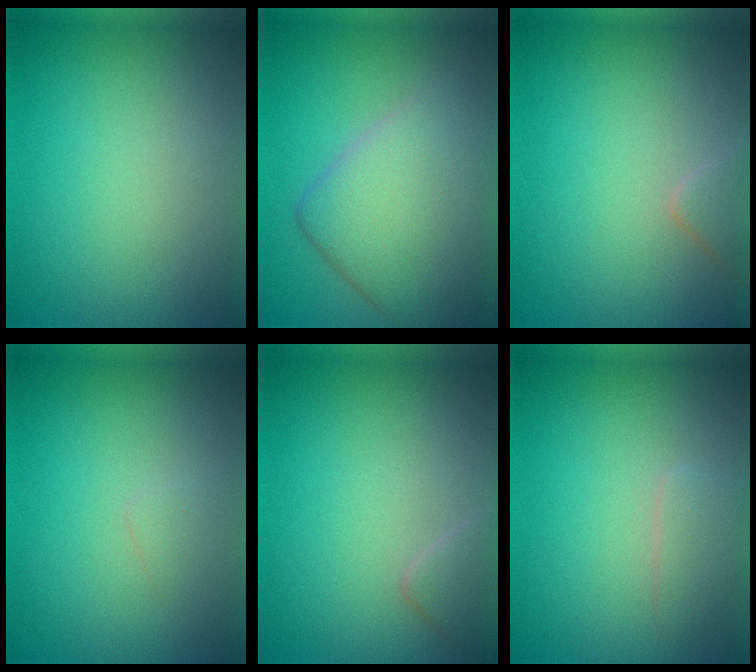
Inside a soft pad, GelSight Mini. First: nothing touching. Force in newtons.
{"total": 7.5, "press": 7.5, "slide": 0.3}
{"total": 1.6, "press": 1.6, "slide": 0.1}
{"total": 0.7, "press": 0.7, "slide": 0.0}
{"total": 1.7, "press": 1.7, "slide": 0.1}
{"total": 1.5, "press": 1.5, "slide": 0.1}